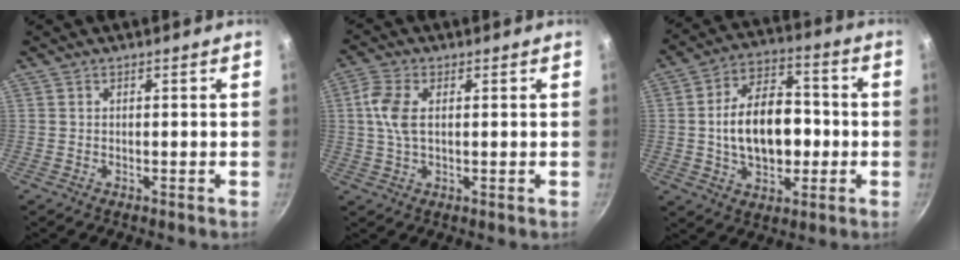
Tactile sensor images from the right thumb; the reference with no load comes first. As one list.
[{"total": 6.3, "force": [1.1, 3.3, 5.3], "torque": [-0.130, 0.008, 0.018]}, {"total": 15.6, "force": [-0.8, 9.7, 12.3], "torque": [-0.178, 0.027, -0.013]}]